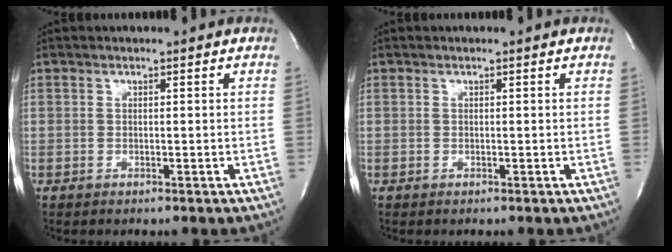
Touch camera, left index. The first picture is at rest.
{"total": 0.0}